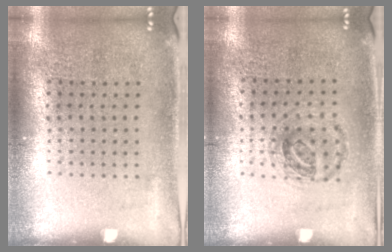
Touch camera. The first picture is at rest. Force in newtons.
{"total": 0.9, "press": 0.8, "slide": 0.3}